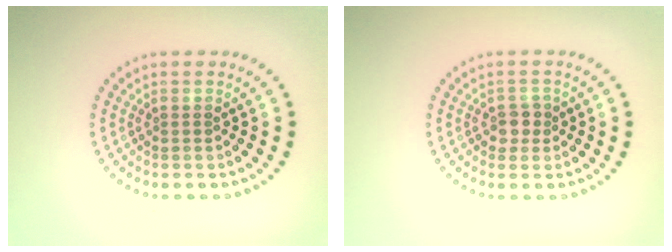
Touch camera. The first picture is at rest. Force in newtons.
{"total": 1.6, "press": 1.5, "slide": 0.6}